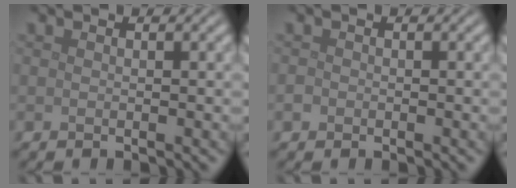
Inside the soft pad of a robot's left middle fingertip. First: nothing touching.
{"total": 0.6, "force": [-0.3, 0.6, 0.1], "torque": [0.000, -0.003, -0.007]}